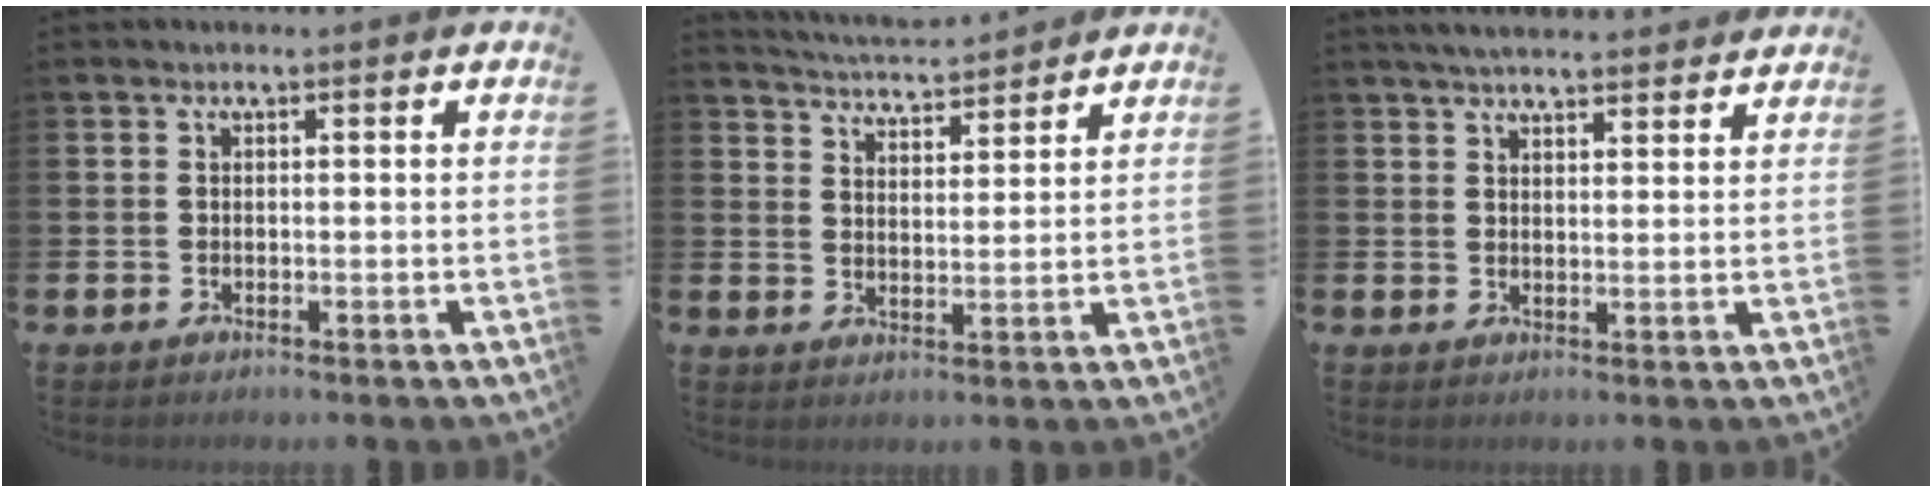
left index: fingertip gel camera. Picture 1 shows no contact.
{"total": 4.7, "force": [4.7, 0.1, 0.0], "torque": [-0.018, -0.030, 0.085]}
{"total": 4.2, "force": [4.1, 0.4, 0.9], "torque": [-0.022, -0.017, 0.074]}